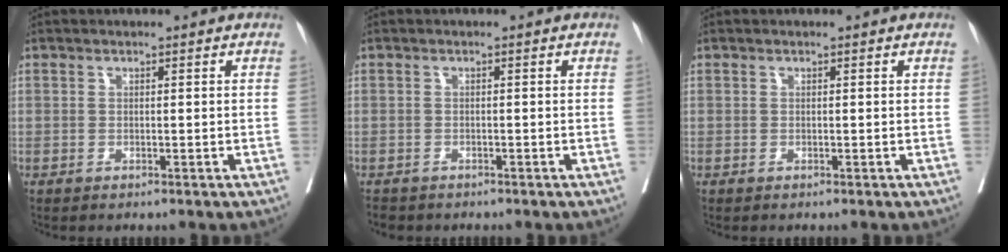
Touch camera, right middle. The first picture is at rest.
{"total": 1.9, "force": [-1.6, 0.8, 0.5], "torque": [-0.014, -0.004, -0.023]}
{"total": 0.0}